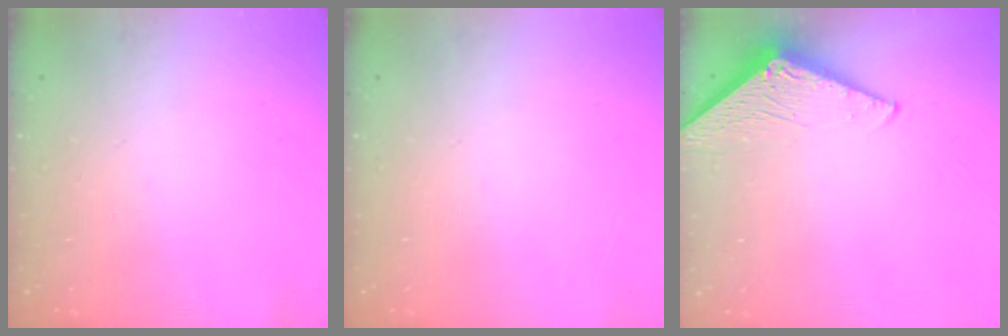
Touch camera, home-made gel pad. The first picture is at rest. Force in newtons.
{"total": 0.0}
{"total": 3.1, "press": 3.1, "slide": 0.2}